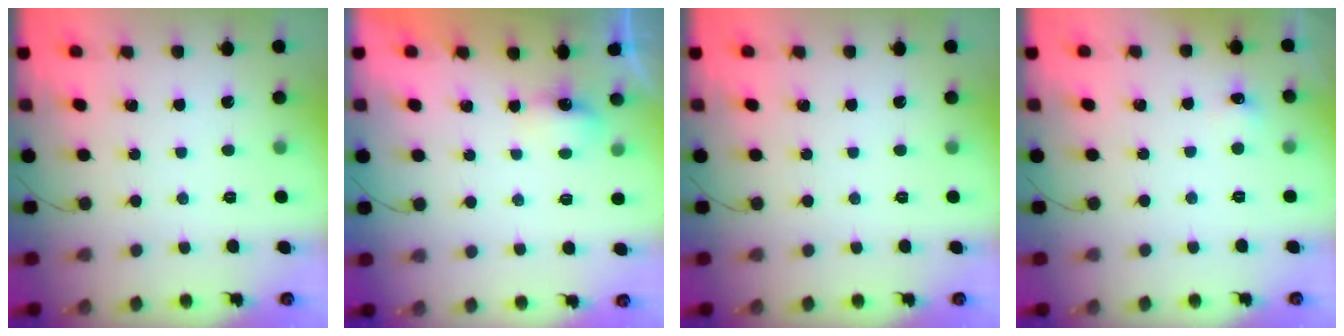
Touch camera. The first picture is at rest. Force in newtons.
{"total": 3.7, "press": 3.5, "slide": 1.1}
{"total": 0.0}
{"total": 3.9, "press": 3.8, "slide": 1.1}